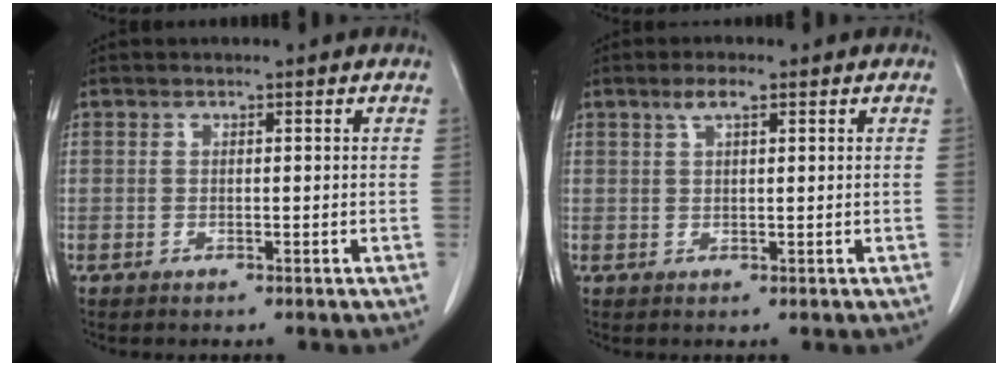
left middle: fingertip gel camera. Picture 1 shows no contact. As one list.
[{"total": 2.4, "force": [1.4, 0.4, 1.9], "torque": [-0.043, 0.006, 0.027]}]